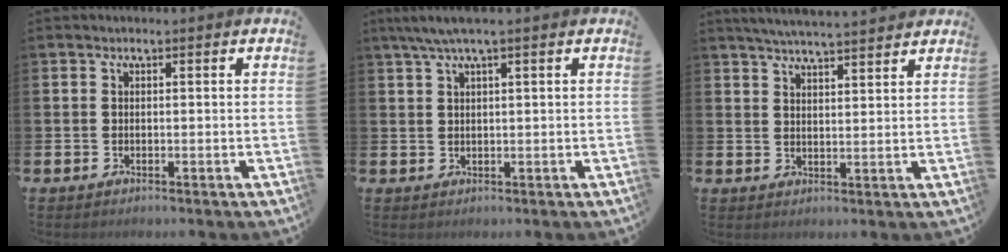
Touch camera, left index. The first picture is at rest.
{"total": 2.9, "force": [2.0, 0.0, 2.2], "torque": [-0.046, 0.004, 0.035]}
{"total": 4.6, "force": [4.6, -0.1, 0.9], "torque": [-0.022, -0.022, 0.080]}